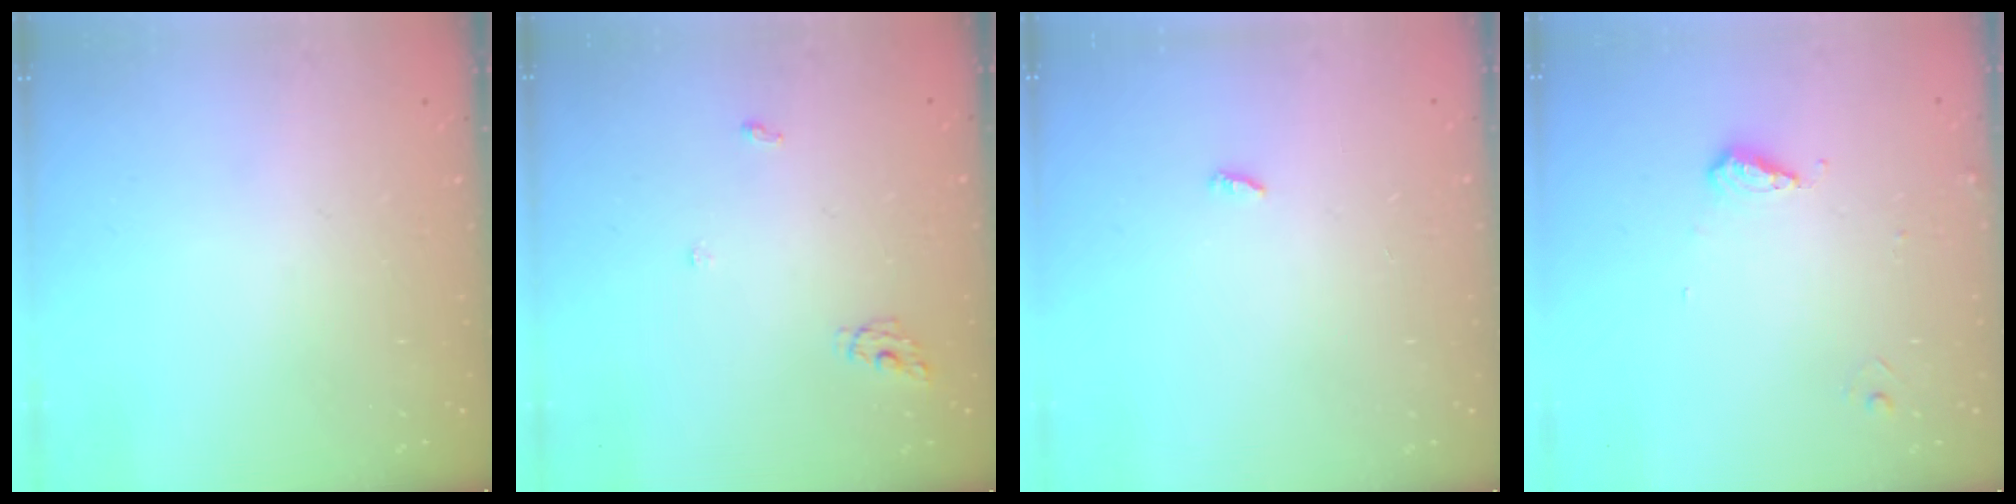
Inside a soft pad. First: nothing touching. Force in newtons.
{"total": 4.4, "press": 4.4, "slide": 0.3}
{"total": 2.3, "press": 2.3, "slide": 0.2}
{"total": 5.0, "press": 4.9, "slide": 0.6}